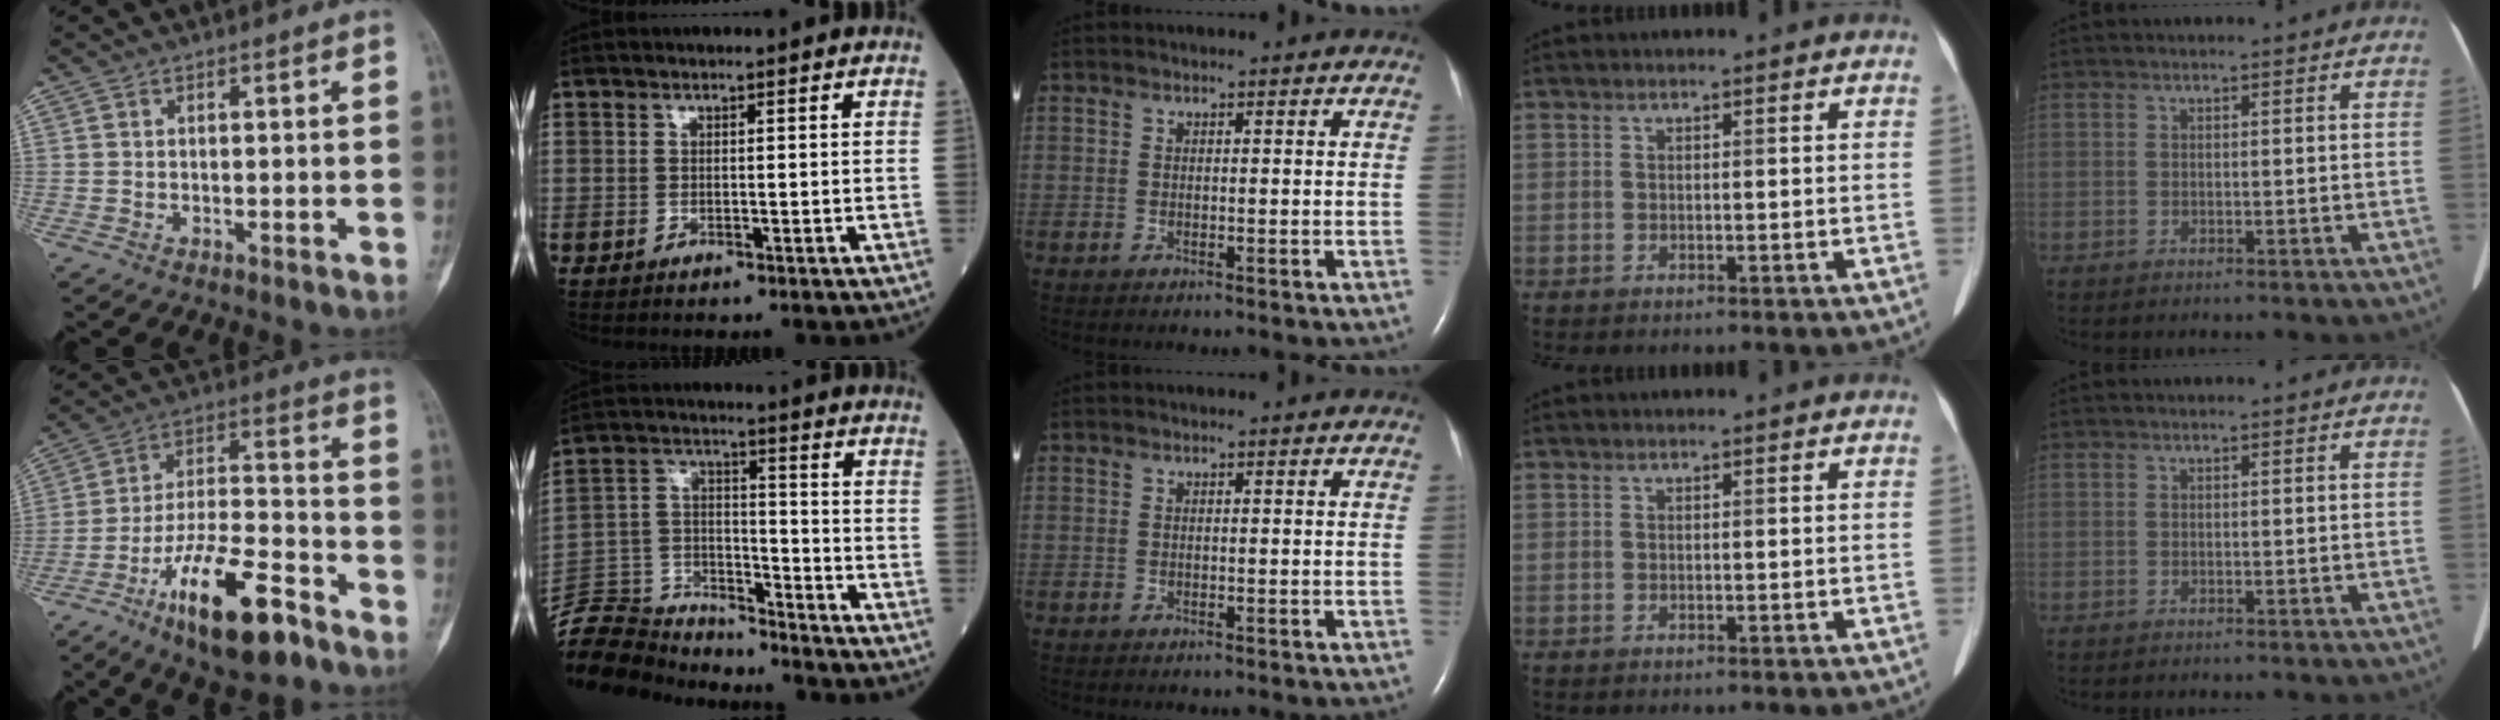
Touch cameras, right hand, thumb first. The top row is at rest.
{"thumb": {"total": 17.9, "force": [-10.8, 5.9, 13.0], "torque": [-0.220, 0.071, -0.186]}, "index": {"total": 14.6, "force": [-14.5, 1.7, 1.2], "torque": [-0.025, 0.025, -0.260]}}